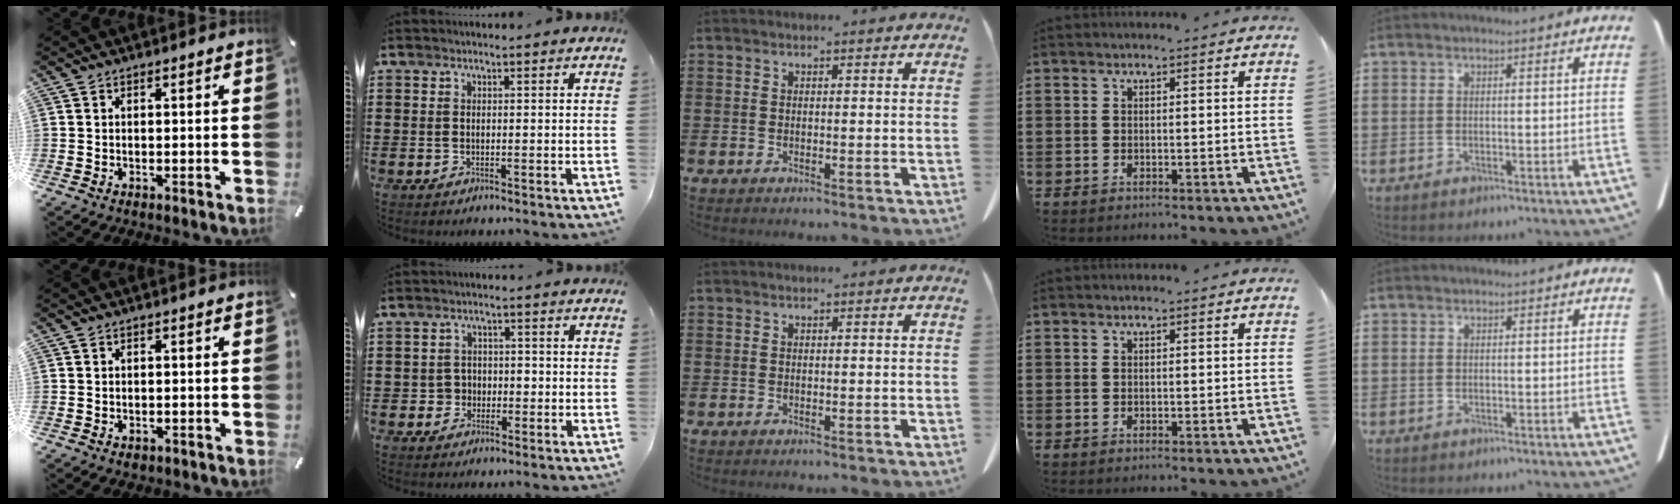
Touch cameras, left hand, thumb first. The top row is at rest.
{"thumb": {"total": 1.1, "force": [-0.5, 0.9, 0.5], "torque": [-0.008, 0.004, -0.010]}, "index": {"total": 2.8, "force": [-0.8, 2.5, 0.9], "torque": [-0.028, 0.004, -0.020]}}